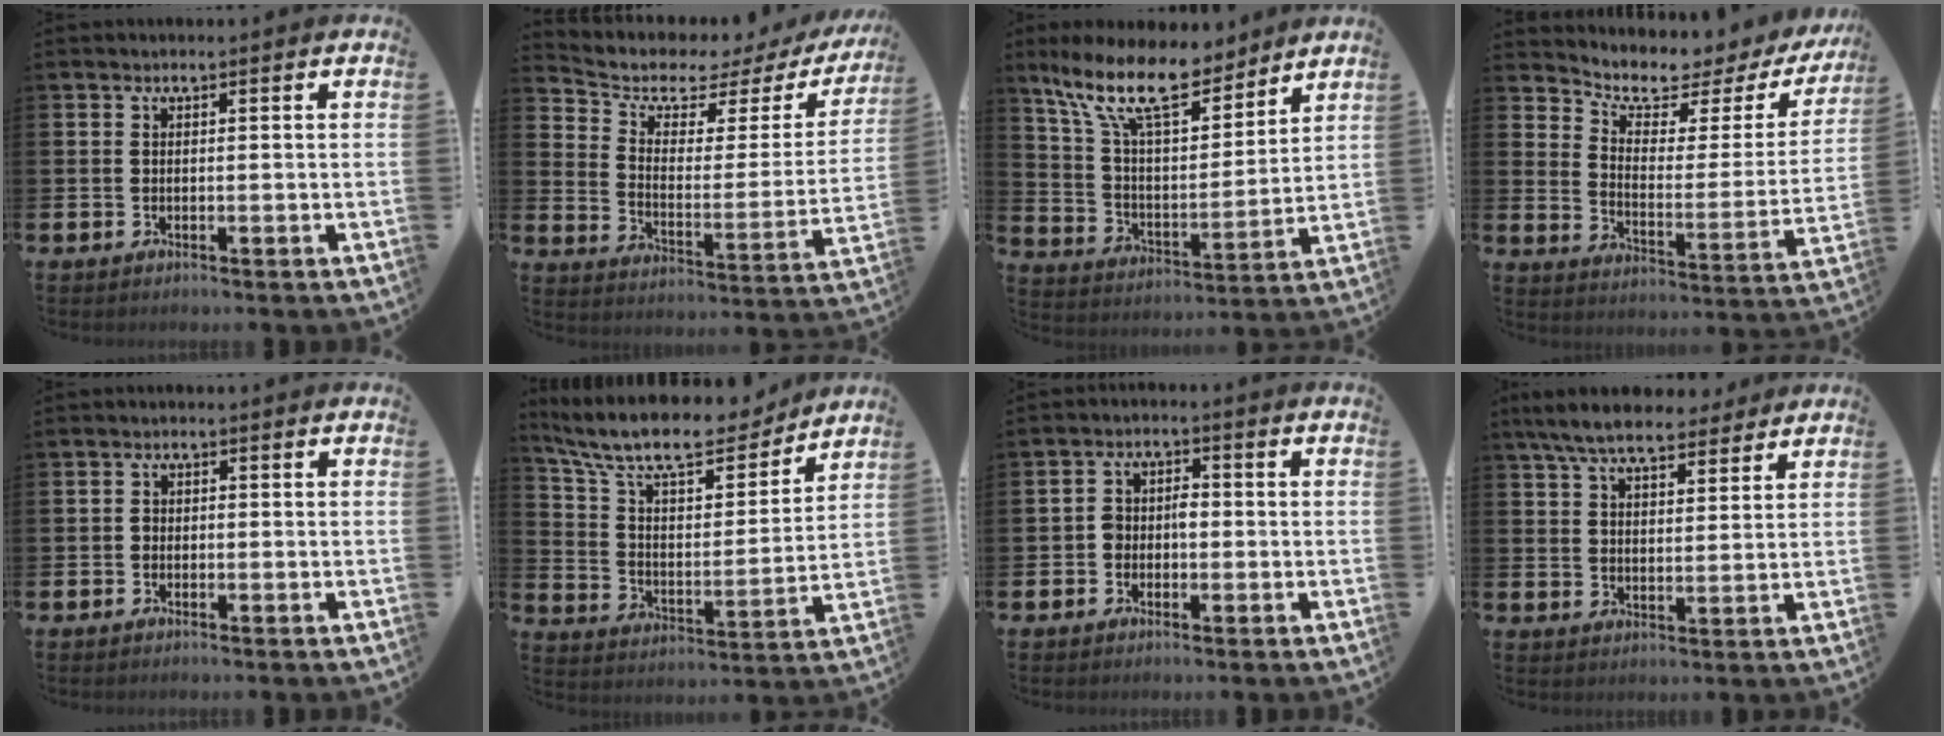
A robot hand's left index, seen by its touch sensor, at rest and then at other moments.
{"total": 5.2, "force": [4.3, 2.3, 1.9], "torque": [-0.072, -0.034, 0.064]}
{"total": 13.7, "force": [10.7, 4.8, 7.0], "torque": [-0.166, -0.053, 0.192]}
{"total": 5.6, "force": [4.9, 2.1, 1.7], "torque": [-0.071, -0.036, 0.077]}
{"total": 1.1, "force": [-0.6, 0.8, 0.3], "torque": [-0.005, 0.002, -0.014]}
{"total": 12.0, "force": [10.6, 3.1, 4.7], "torque": [-0.133, -0.064, 0.185]}
{"total": 2.6, "force": [-0.9, 2.0, 1.5], "torque": [-0.030, 0.009, -0.021]}
{"total": 7.8, "force": [7.1, 2.0, 2.7], "torque": [-0.073, -0.020, 0.130]}